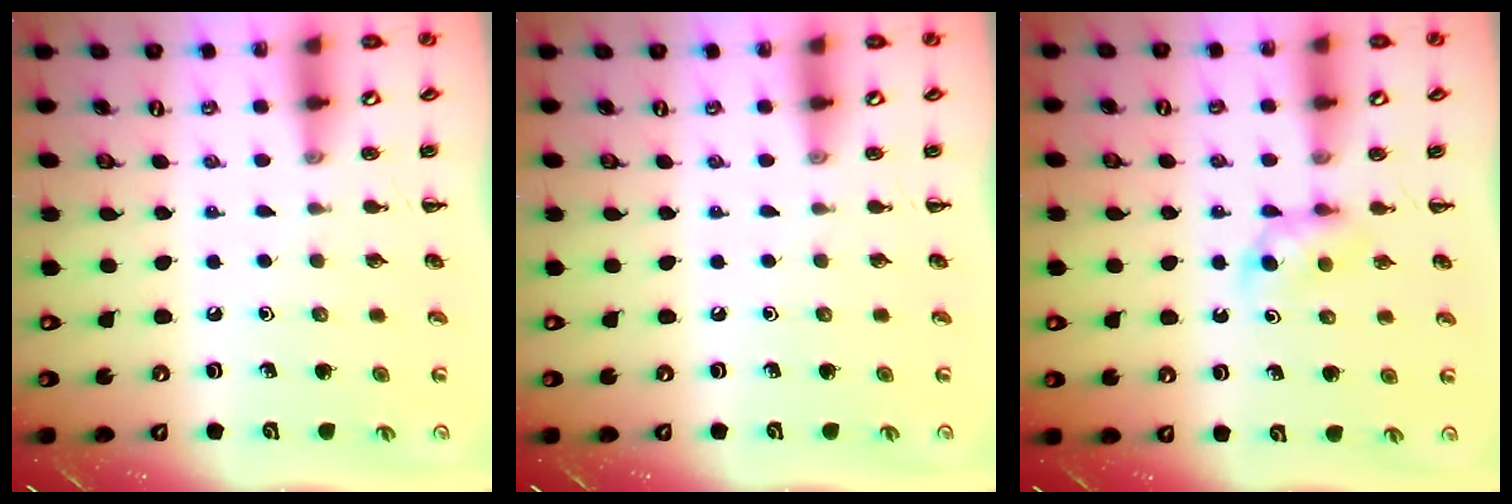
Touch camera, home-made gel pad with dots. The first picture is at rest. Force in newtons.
{"total": 0.0}
{"total": 4.9, "press": 4.7, "slide": 1.5}